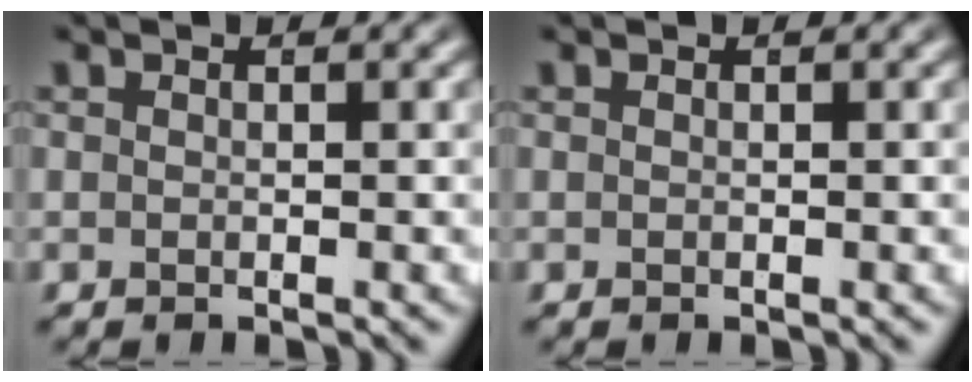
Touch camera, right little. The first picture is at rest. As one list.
[{"total": 0.0}]